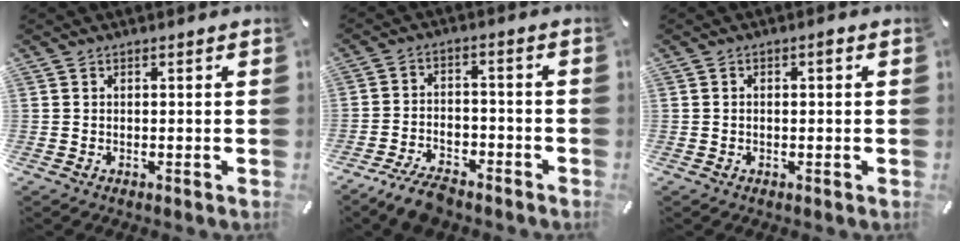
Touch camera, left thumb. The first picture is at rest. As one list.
[{"total": 7.8, "force": [-6.2, 3.5, 3.2], "torque": [-0.051, 0.037, -0.114]}, {"total": 1.7, "force": [-0.3, 0.8, 1.5], "torque": [-0.028, 0.005, -0.007]}]